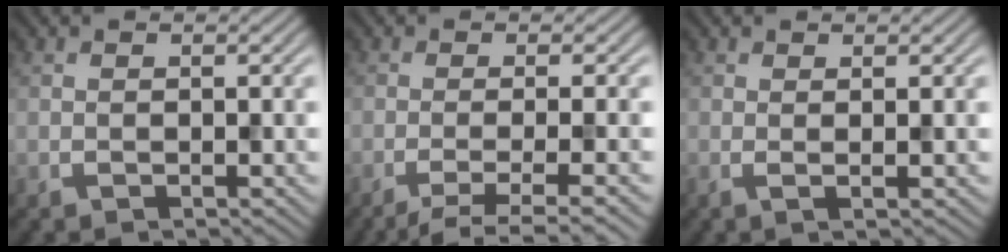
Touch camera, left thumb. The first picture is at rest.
{"total": 4.5, "force": [-1.9, 1.1, 3.9], "torque": [-0.050, -0.003, -0.037]}
{"total": 1.3, "force": [0.4, 0.4, 1.2], "torque": [-0.014, 0.001, 0.006]}